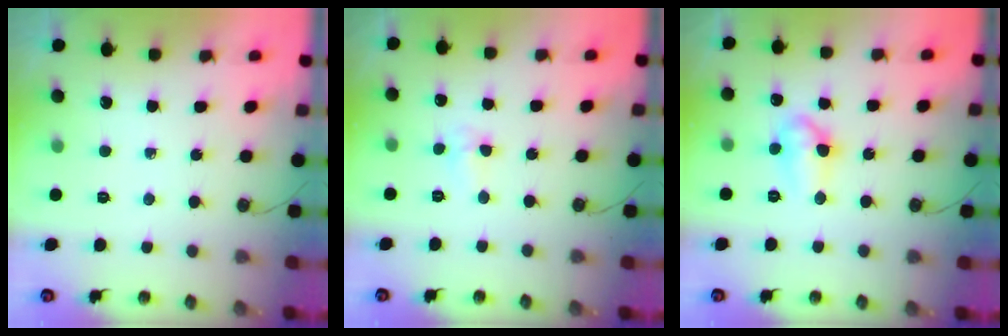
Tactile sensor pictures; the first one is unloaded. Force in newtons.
{"total": 2.5, "press": 2.4, "slide": 0.9}
{"total": 8.3, "press": 8.3, "slide": 0.8}